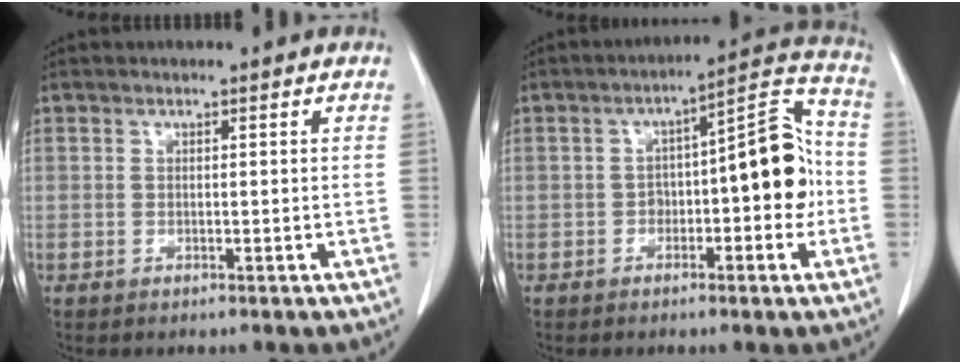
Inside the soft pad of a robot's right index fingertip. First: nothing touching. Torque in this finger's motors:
{"motor_torque": [0.36, -0.03, 0.38, 0.11]}